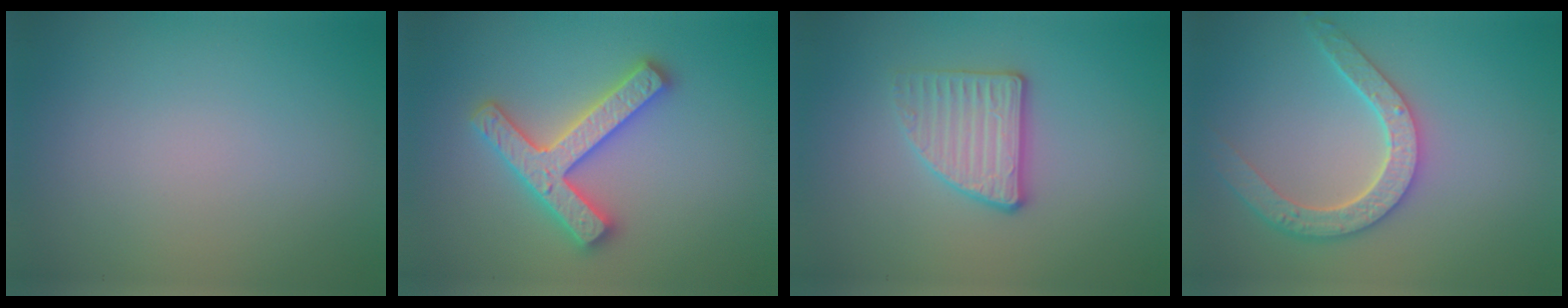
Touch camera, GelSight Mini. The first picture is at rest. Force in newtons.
{"total": 4.0, "press": 3.9, "slide": 0.9}
{"total": 2.9, "press": 2.8, "slide": 0.7}
{"total": 4.7, "press": 4.0, "slide": 2.6}